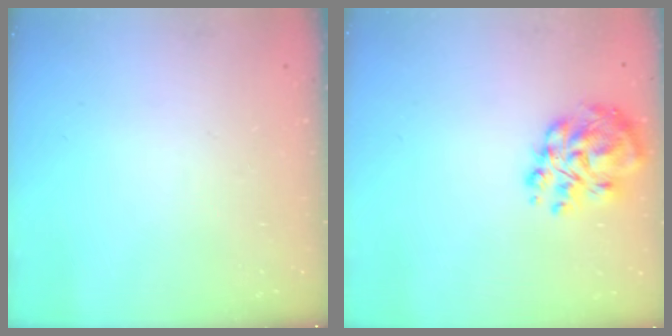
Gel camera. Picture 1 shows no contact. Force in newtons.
{"total": 12.4, "press": 12.1, "slide": 2.7}